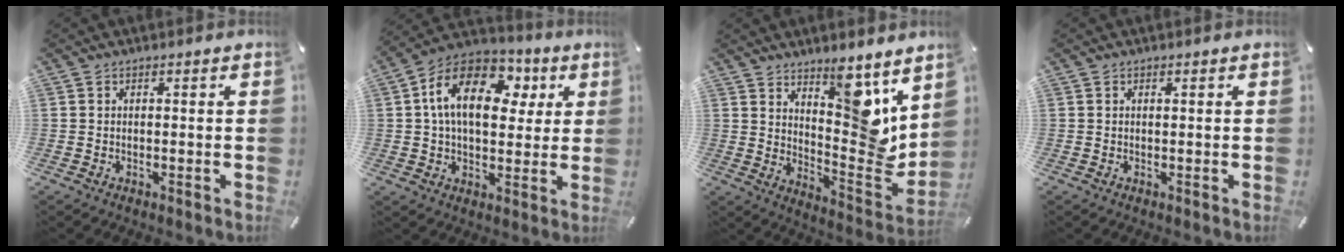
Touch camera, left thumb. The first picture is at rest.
{"total": 17.3, "force": [4.7, 11.5, 12.1], "torque": [-0.225, -0.002, 0.079]}
{"total": 12.3, "force": [7.8, 4.0, 8.7], "torque": [-0.095, -0.095, 0.136]}
{"total": 0.0}